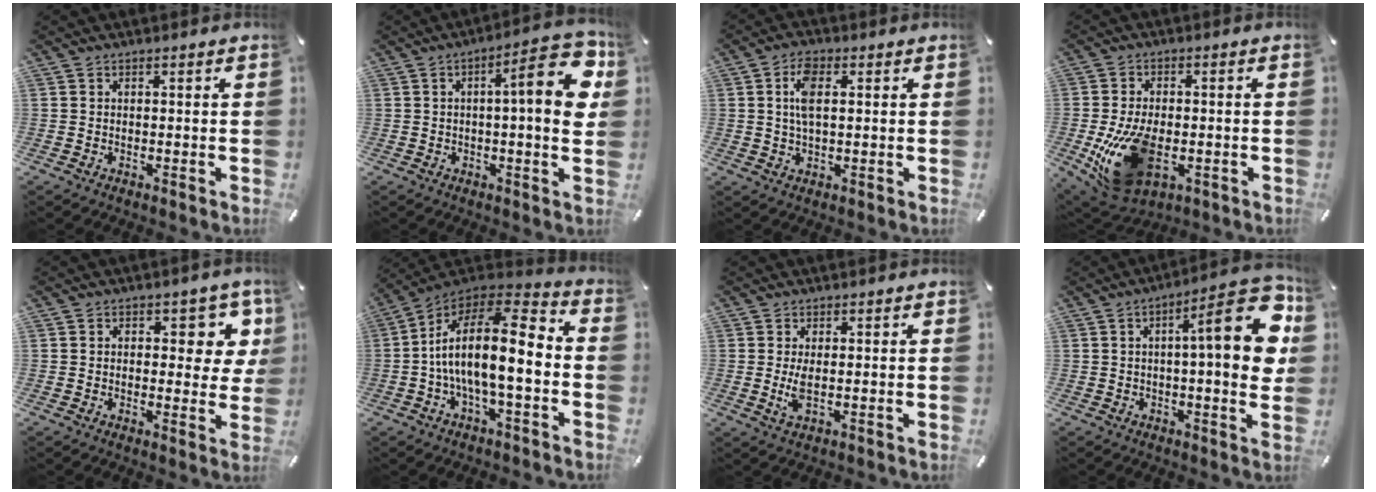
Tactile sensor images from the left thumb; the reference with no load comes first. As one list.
[{"total": 14.9, "force": [3.6, 3.6, 14.0], "torque": [-0.181, -0.021, 0.046]}, {"total": 6.1, "force": [1.5, 3.0, 5.1], "torque": [-0.115, 0.002, 0.019]}, {"total": 16.2, "force": [-3.4, 9.8, 12.5], "torque": [-0.244, -0.012, -0.049]}, {"total": 8.3, "force": [3.4, 4.6, 6.0], "torque": [-0.051, -0.018, 0.050]}, {"total": 17.0, "force": [-3.0, 6.1, 15.5], "torque": [-0.281, -0.003, -0.058]}, {"total": 3.8, "force": [0.3, 1.0, 3.7], "torque": [-0.082, -0.007, 0.002]}, {"total": 18.9, "force": [4.9, 5.0, 17.6], "torque": [-0.229, -0.027, 0.058]}]